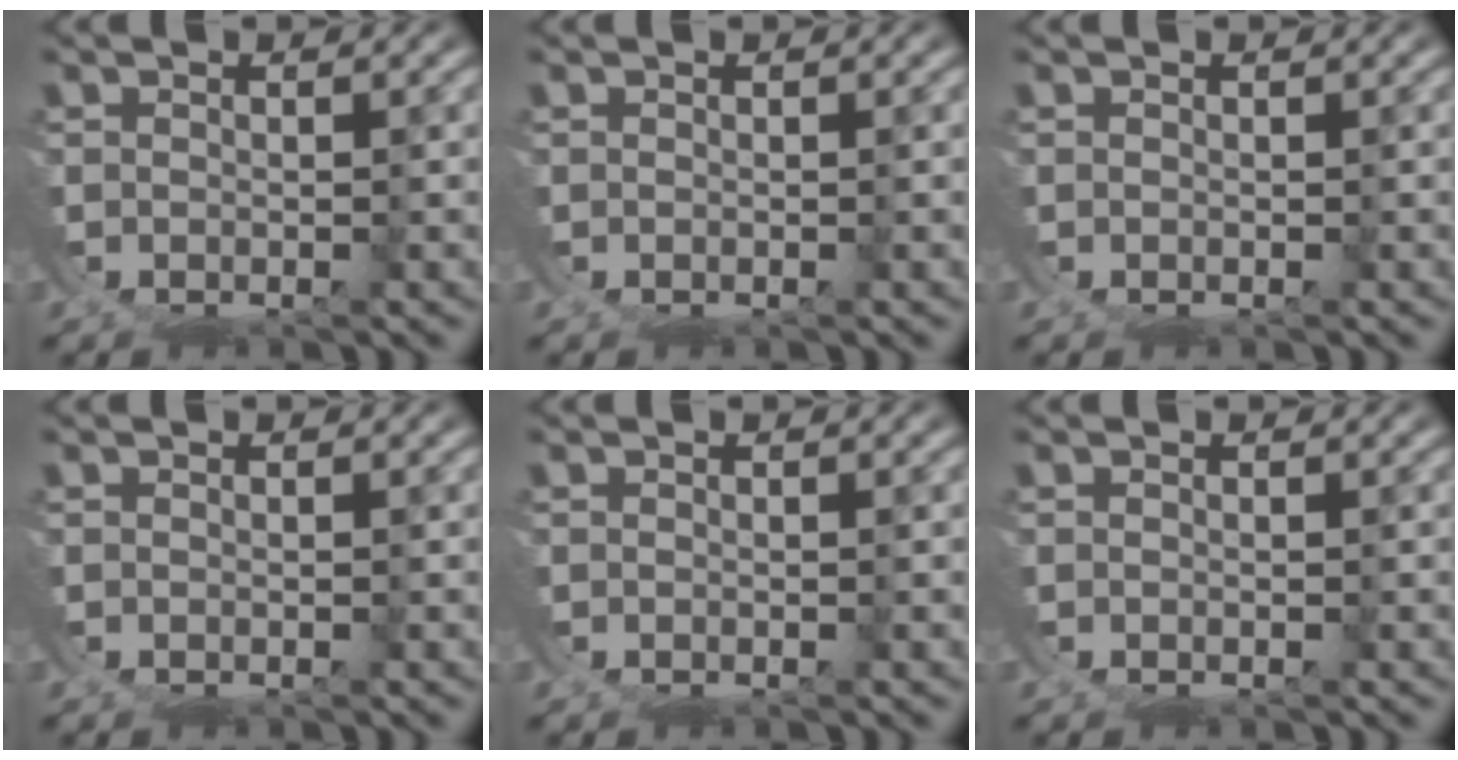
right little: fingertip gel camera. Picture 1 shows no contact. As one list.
[{"total": 0.0}, {"total": 0.0}, {"total": 0.0}, {"total": 0.0}, {"total": 0.0}]